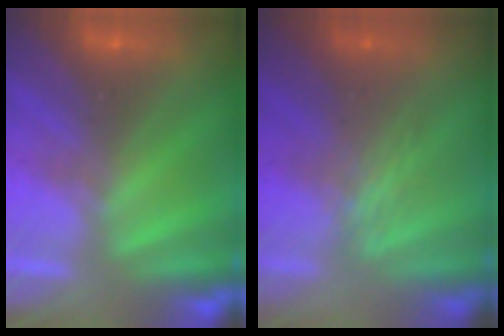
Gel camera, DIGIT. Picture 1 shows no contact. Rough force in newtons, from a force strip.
{"total": 2.4}